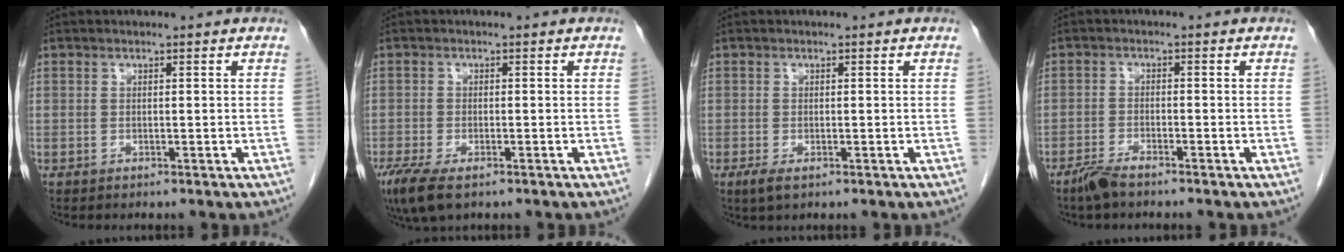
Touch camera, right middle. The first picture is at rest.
{"total": 6.5, "force": [-4.3, 2.2, 4.4], "torque": [-0.085, -0.017, -0.072]}
{"total": 1.9, "force": [-1.0, 0.7, 1.5], "torque": [-0.032, -0.004, -0.016]}
{"total": 3.2, "force": [-2.7, 0.5, 1.7], "torque": [-0.041, -0.005, -0.052]}